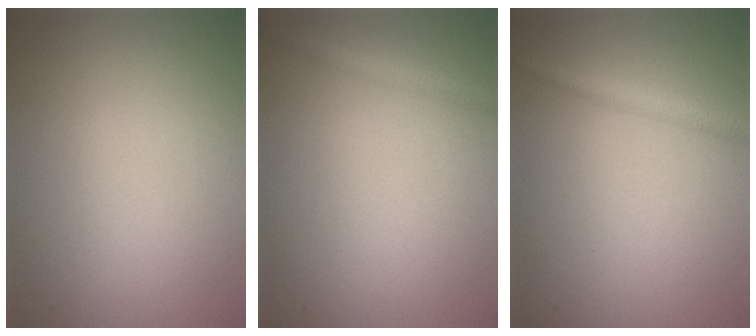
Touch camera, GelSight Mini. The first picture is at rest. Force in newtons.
{"total": 1.6, "press": 1.6, "slide": 0.1}
{"total": 1.6, "press": 1.5, "slide": 0.2}